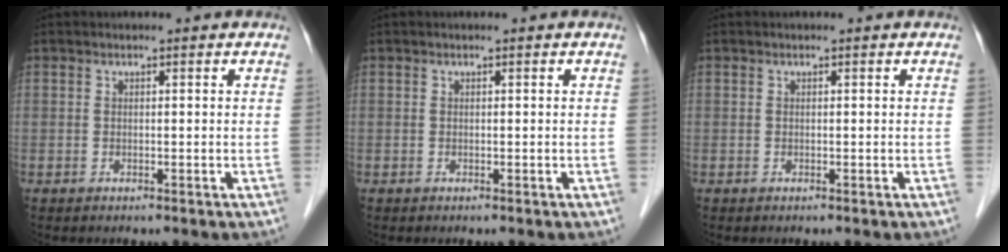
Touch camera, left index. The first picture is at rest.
{"total": 0.0}
{"total": 0.0}